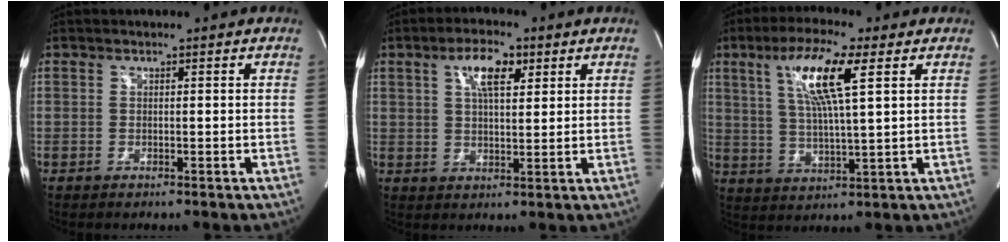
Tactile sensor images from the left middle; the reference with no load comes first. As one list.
[{"total": 6.5, "force": [3.0, 2.2, 5.3], "torque": [-0.097, 0.010, 0.051]}, {"total": 11.1, "force": [4.4, 0.8, 10.1], "torque": [-0.197, 0.008, 0.080]}]